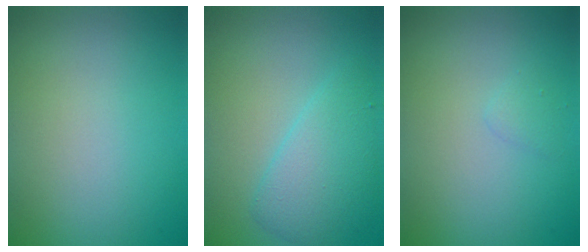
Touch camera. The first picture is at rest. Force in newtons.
{"total": 3.9, "press": 3.9, "slide": 0.1}
{"total": 0.7, "press": 0.7, "slide": 0.1}